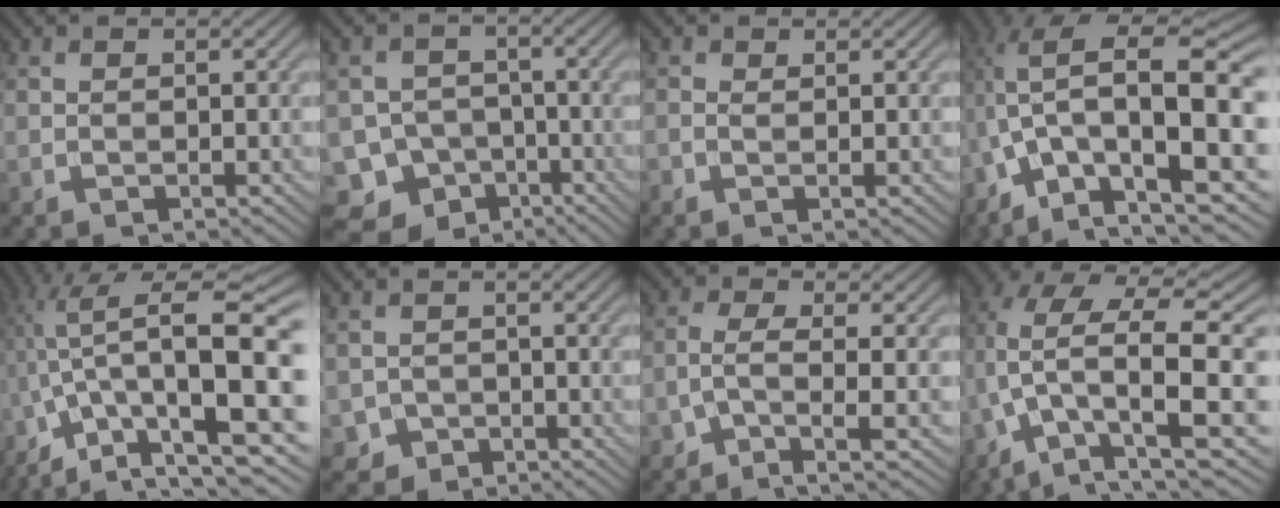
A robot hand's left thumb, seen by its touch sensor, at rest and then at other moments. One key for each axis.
{"total": 9.5, "fx": -5.7, "fy": 7.4, "fz": 2.1, "tx": -0.053, "ty": -0.017, "tz": -0.102}
{"total": 0.7, "fx": 0.2, "fy": 0.3, "fz": 0.6, "tx": -0.016, "ty": -0.001, "tz": 0.002}
{"total": 17.5, "fx": -0.4, "fy": 8.6, "fz": 15.3, "tx": -0.295, "ty": -0.019, "tz": 0.014}
{"total": 17.1, "fx": 0.1, "fy": 6.9, "fz": 15.6, "tx": -0.285, "ty": -0.013, "tz": 0.012}
{"total": 2.5, "fx": -1.2, "fy": 2.1, "fz": 0.5, "tx": -0.005, "ty": -0.006, "tz": -0.024}
{"total": 4.4, "fx": -1.5, "fy": 1.4, "fz": 3.9, "tx": -0.087, "ty": 0.002, "tz": -0.036}
{"total": 14.8, "fx": 0.8, "fy": 7.1, "fz": 12.9, "tx": -0.270, "ty": -0.018, "tz": 0.040}